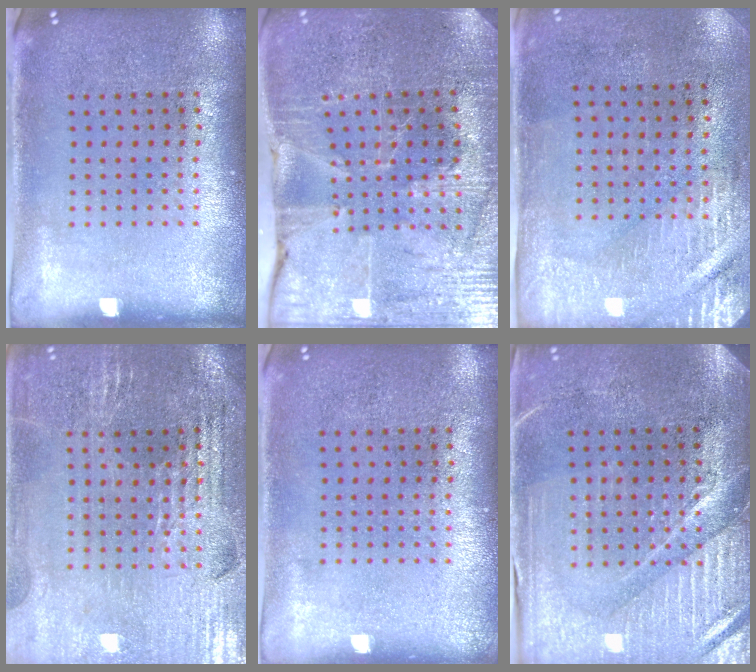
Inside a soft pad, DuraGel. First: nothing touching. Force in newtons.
{"total": 3.4, "press": 3.4, "slide": 0.3}
{"total": 2.9, "press": 2.5, "slide": 1.4}
{"total": 2.9, "press": 2.8, "slide": 0.4}
{"total": 0.0}
{"total": 4.0, "press": 3.7, "slide": 1.5}